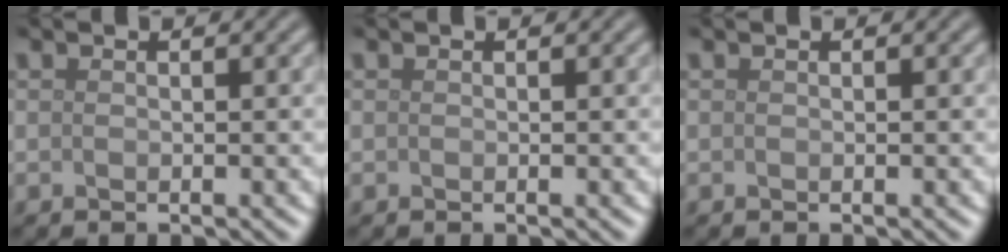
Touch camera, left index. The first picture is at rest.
{"total": 0.0}
{"total": 0.0}